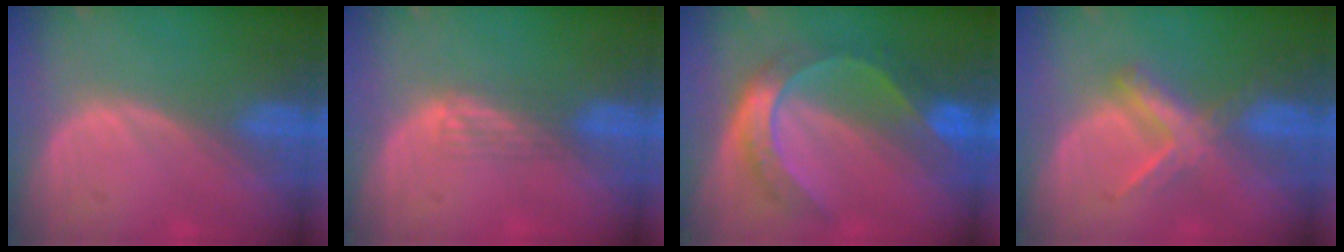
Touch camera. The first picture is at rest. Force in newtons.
{"total": 2.2, "press": 1.8, "slide": 1.2}
{"total": 8.2, "press": 8.1, "slide": 0.8}
{"total": 5.5, "press": 5.4, "slide": 1.1}